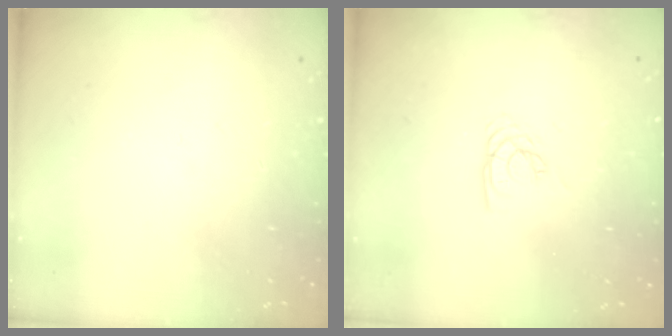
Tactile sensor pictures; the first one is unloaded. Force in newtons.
{"total": 5.1, "press": 5.1, "slide": 0.4}